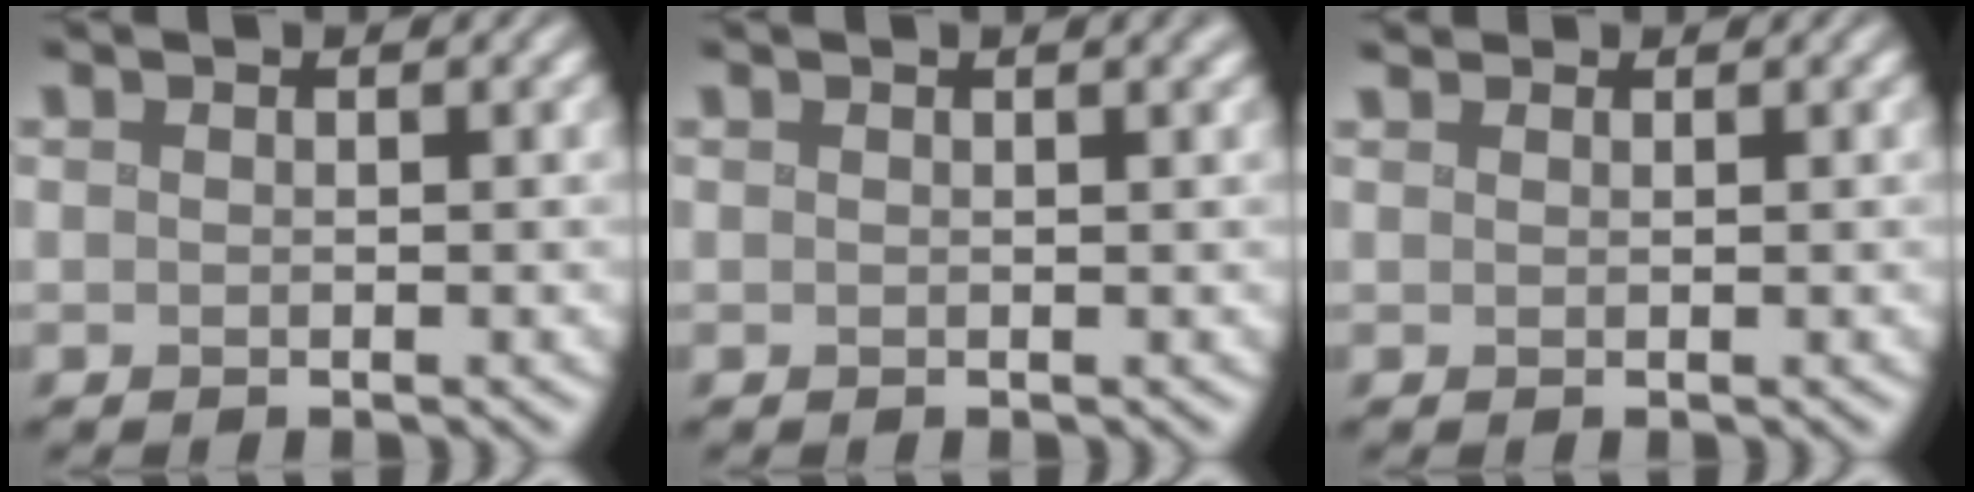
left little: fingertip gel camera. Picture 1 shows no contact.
{"total": 2.3, "force": [1.4, 1.0, 1.6], "torque": [0.001, 0.013, 0.001]}
{"total": 1.8, "force": [1.6, 0.7, 0.6], "torque": [-0.006, 0.007, 0.009]}